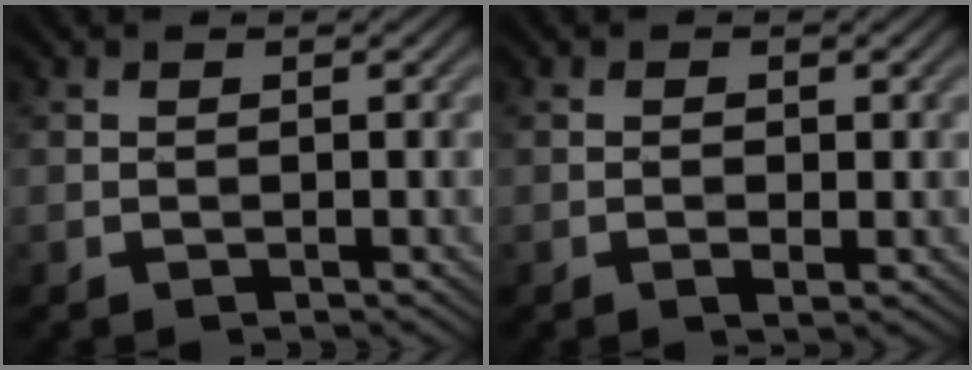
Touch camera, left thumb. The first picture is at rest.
{"total": 1.6, "force": [-0.3, 0.7, 1.4], "torque": [-0.024, 0.000, -0.004]}